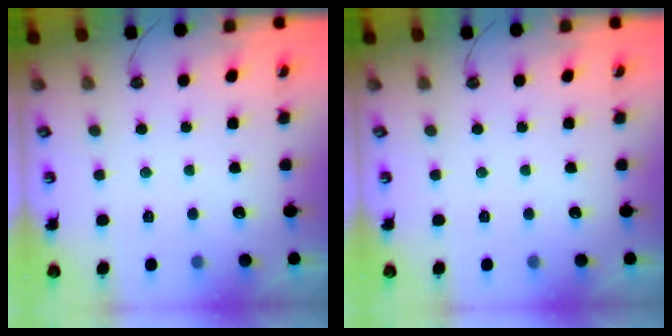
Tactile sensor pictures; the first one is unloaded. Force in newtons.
{"total": 0.0}